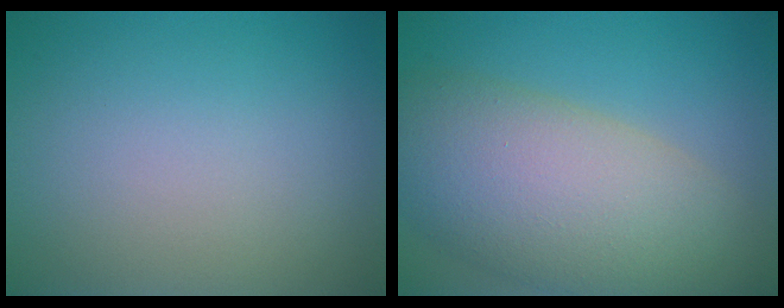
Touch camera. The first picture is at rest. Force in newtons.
{"total": 11.0, "press": 10.9, "slide": 0.9}